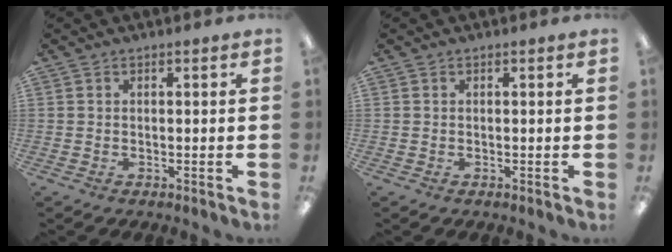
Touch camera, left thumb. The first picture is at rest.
{"total": 0.0}